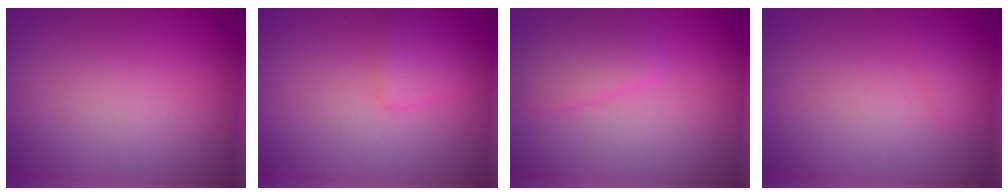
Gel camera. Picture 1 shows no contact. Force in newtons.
{"total": 1.8, "press": 1.8, "slide": 0.1}
{"total": 2.1, "press": 2.1, "slide": 0.2}
{"total": 0.5, "press": 0.5, "slide": 0.0}